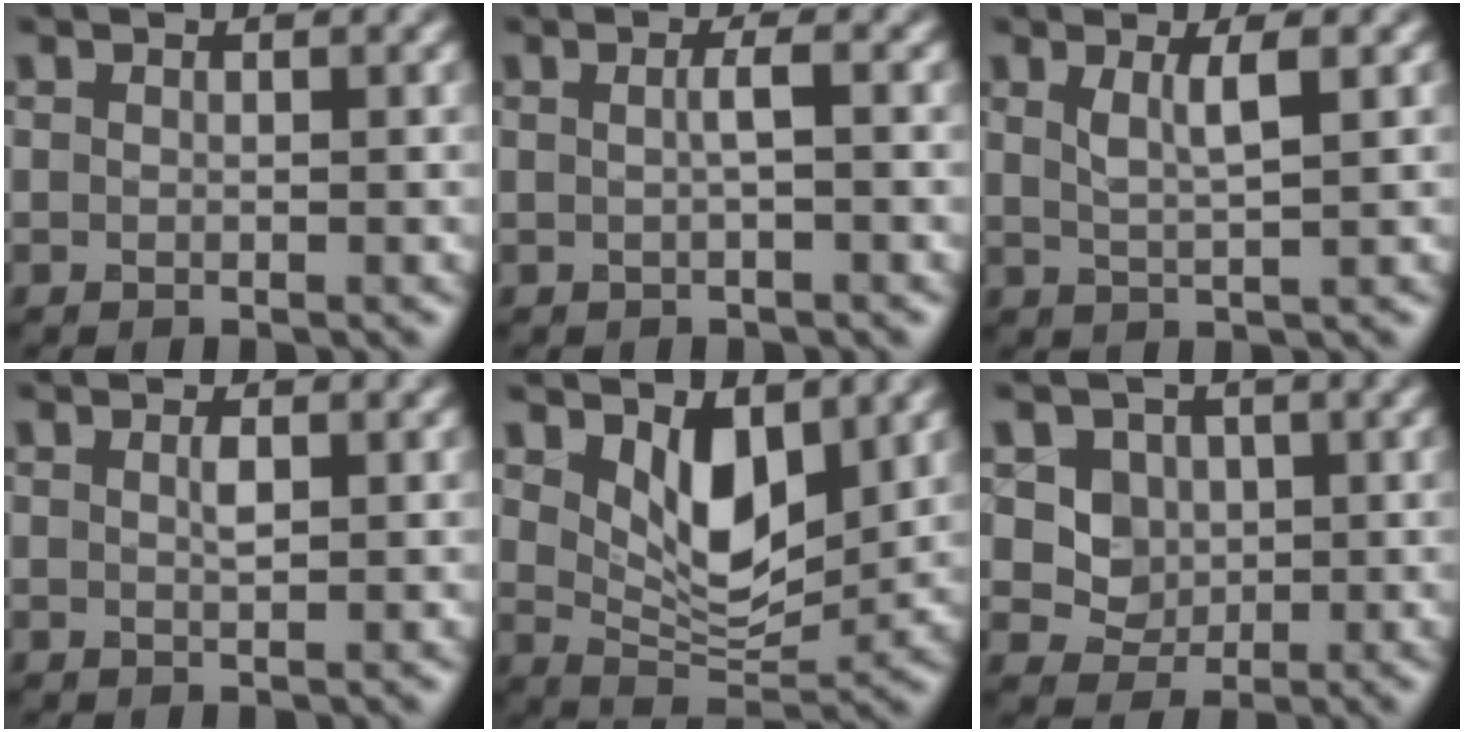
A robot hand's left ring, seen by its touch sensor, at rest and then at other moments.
{"total": 1.4, "force": [0.0, 0.3, 1.4], "torque": [-0.025, 0.004, -0.002]}
{"total": 2.8, "force": [1.1, 0.7, 2.5], "torque": [-0.039, -0.003, 0.019]}
{"total": 1.0, "force": [0.3, 0.2, 0.9], "torque": [-0.018, 0.002, 0.005]}
{"total": 5.2, "force": [2.1, 2.7, 3.9], "torque": [-0.077, -0.015, 0.040]}
{"total": 4.0, "force": [1.0, 3.4, 1.7], "torque": [-0.034, -0.008, 0.027]}